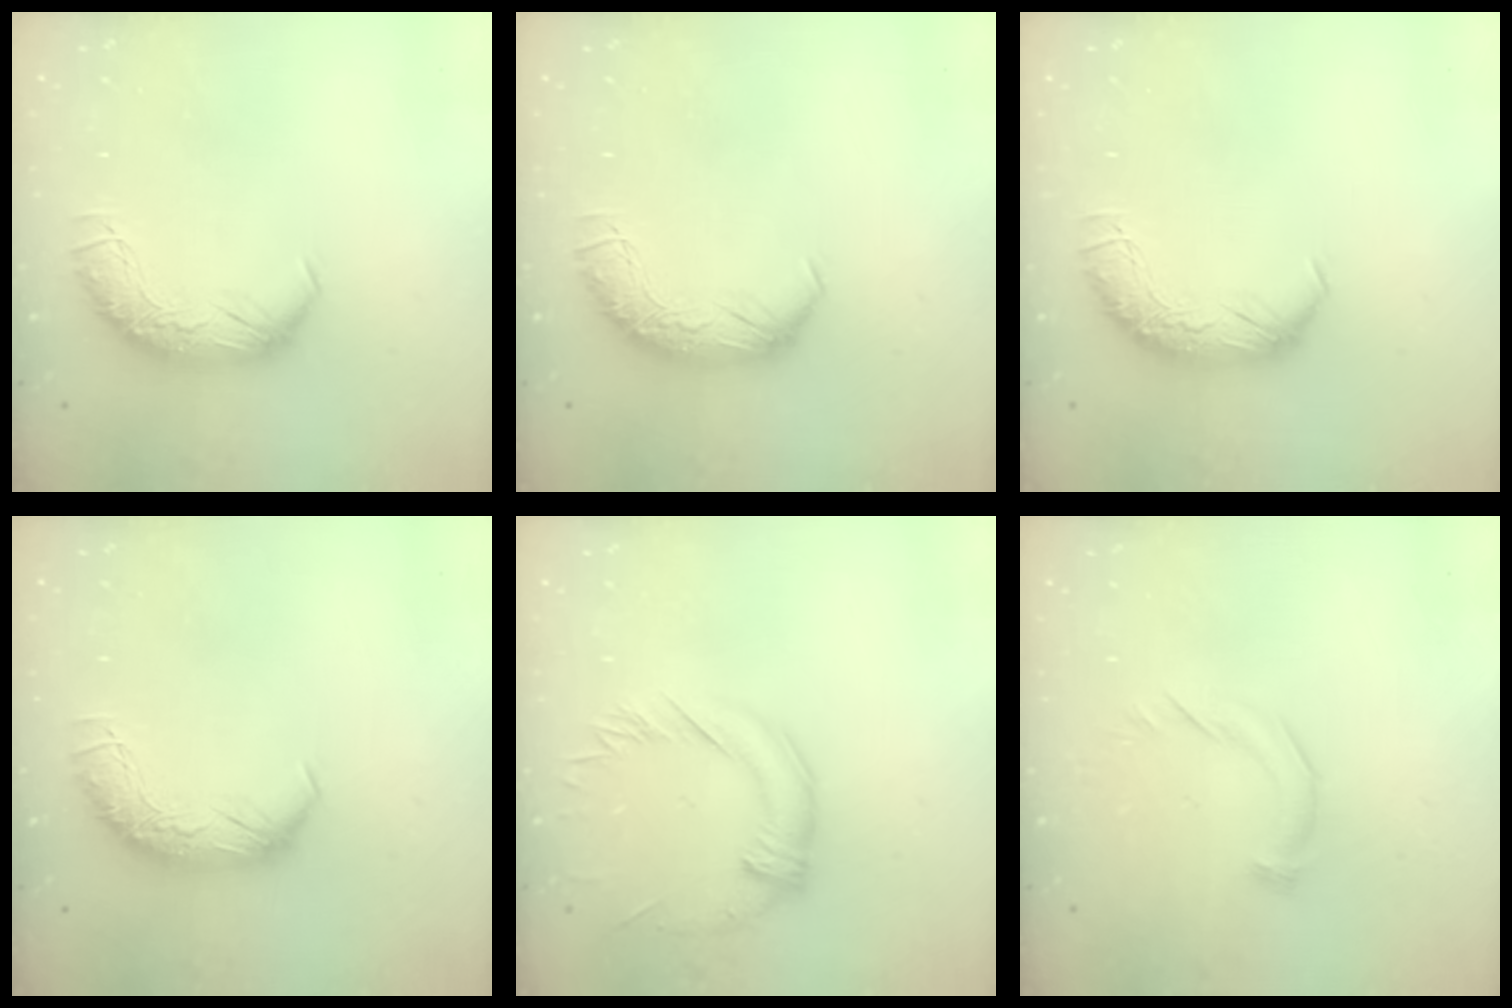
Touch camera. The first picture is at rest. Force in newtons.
{"total": 0.0}
{"total": 0.0}
{"total": 0.0}
{"total": 1.3, "press": 0.2, "slide": 1.2}
{"total": 5.8, "press": 5.8, "slide": 0.7}